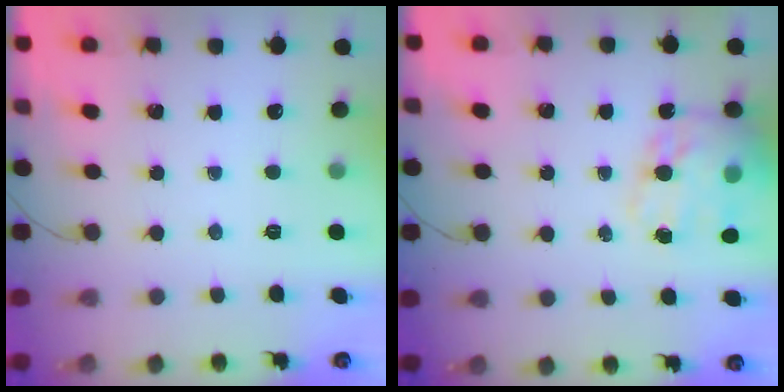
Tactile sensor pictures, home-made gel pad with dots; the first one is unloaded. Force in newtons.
{"total": 17.9, "press": 17.2, "slide": 5.0}